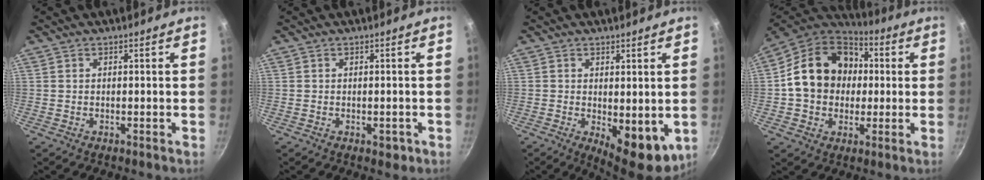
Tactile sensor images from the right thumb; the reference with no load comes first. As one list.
[{"total": 0.5, "force": [-0.3, 0.3, 0.3], "torque": [-0.003, 0.001, -0.005]}, {"total": 8.7, "force": [-0.8, 4.1, 7.6], "torque": [-0.085, -0.012, 0.001]}, {"total": 18.8, "force": [2.0, 15.2, 10.9], "torque": [-0.163, 0.031, 0.024]}]